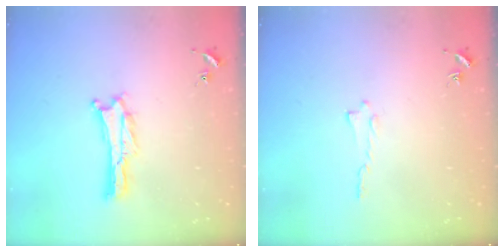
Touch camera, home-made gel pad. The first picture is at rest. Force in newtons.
{"total": 0.0}